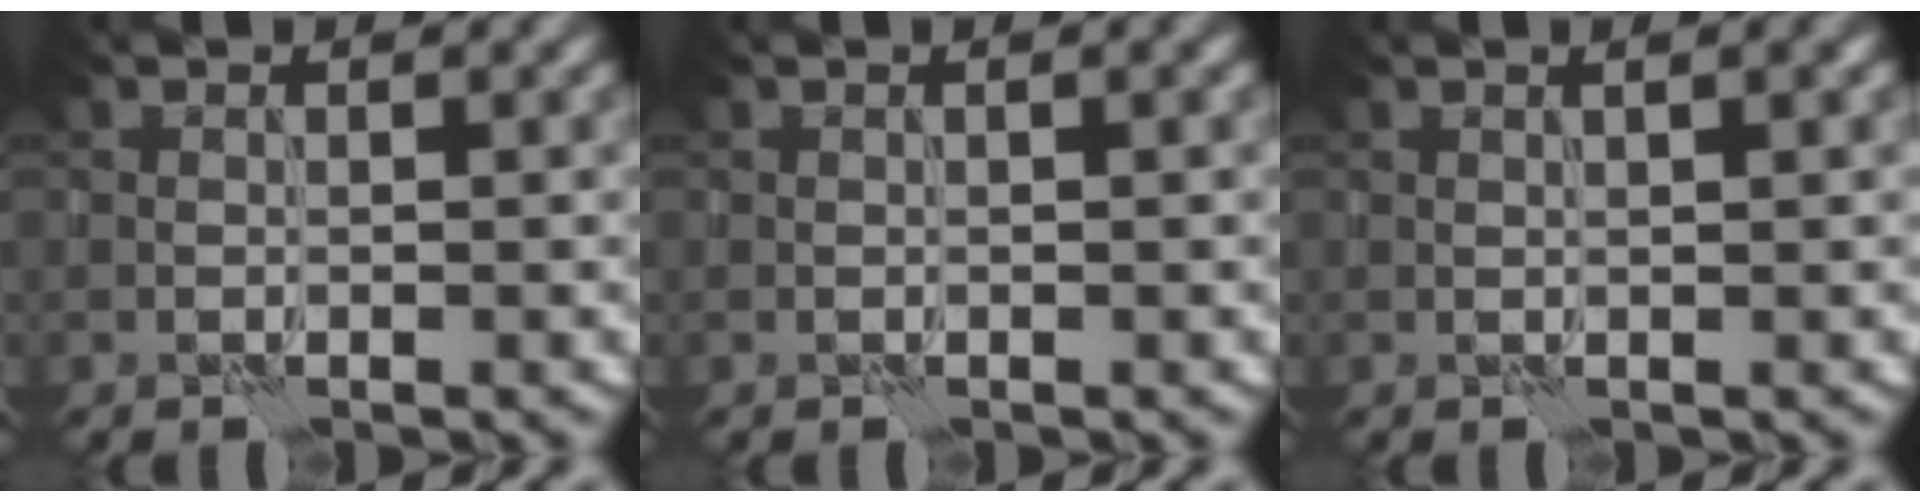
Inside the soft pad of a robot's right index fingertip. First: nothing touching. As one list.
[{"total": 0.8, "force": [0.2, 0.0, 0.8], "torque": [-0.014, 0.003, 0.002]}, {"total": 2.2, "force": [1.0, 0.5, 1.9], "torque": [-0.019, 0.002, 0.002]}]